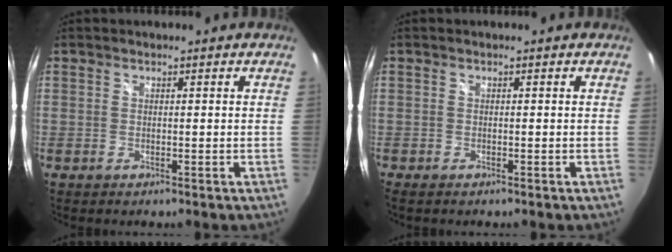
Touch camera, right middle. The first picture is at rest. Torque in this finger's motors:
{"motor_torque": [0.11, -0.26, 0.06, 0.02]}